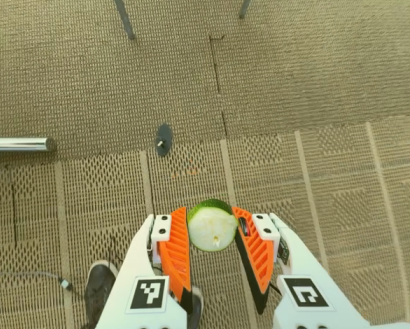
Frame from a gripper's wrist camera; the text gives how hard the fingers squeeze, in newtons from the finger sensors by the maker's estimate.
{"total": 9.0, "left": 8.7, "right": 9.4}